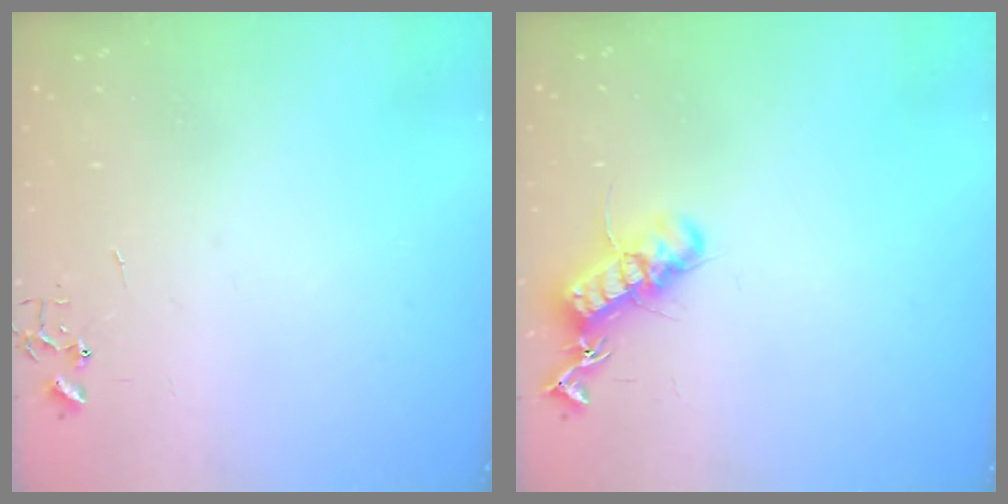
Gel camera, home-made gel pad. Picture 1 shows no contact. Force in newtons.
{"total": 14.3, "press": 14.3, "slide": 1.0}